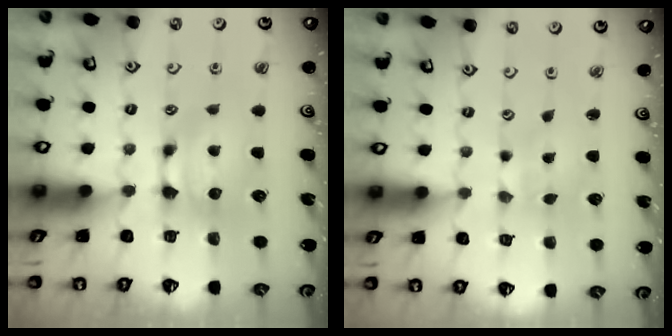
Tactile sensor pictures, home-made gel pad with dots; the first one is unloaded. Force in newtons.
{"total": 3.7, "press": 3.7, "slide": 0.7}